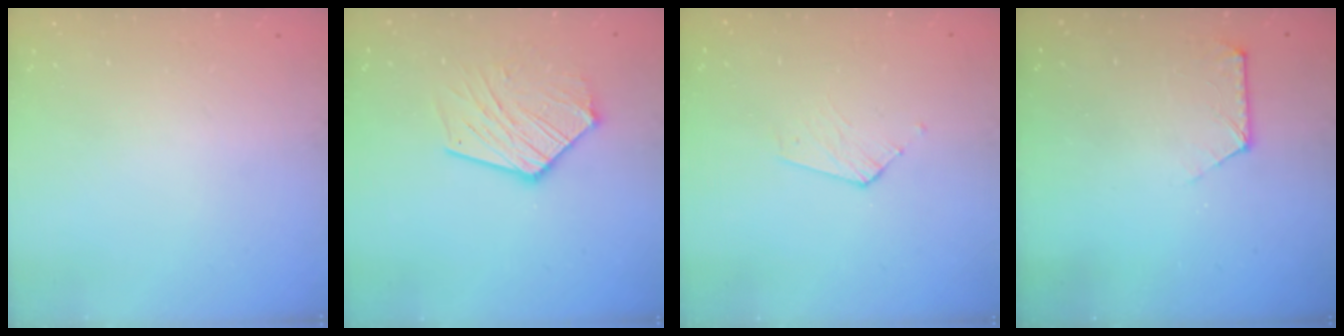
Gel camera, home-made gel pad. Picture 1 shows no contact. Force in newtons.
{"total": 13.8, "press": 13.7, "slide": 1.6}
{"total": 3.1, "press": 3.1, "slide": 0.3}
{"total": 5.7, "press": 5.7, "slide": 0.6}